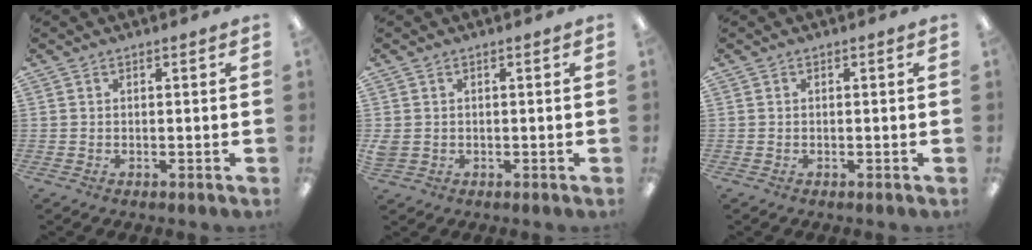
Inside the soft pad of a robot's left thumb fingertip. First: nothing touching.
{"total": 2.1, "force": [0.3, 1.8, 0.9], "torque": [-0.018, 0.004, 0.005]}
{"total": 0.0}